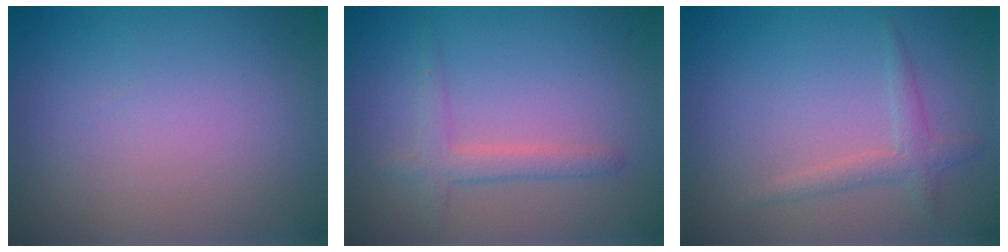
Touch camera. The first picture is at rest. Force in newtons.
{"total": 2.1, "press": 2.1, "slide": 0.1}
{"total": 1.7, "press": 1.7, "slide": 0.0}